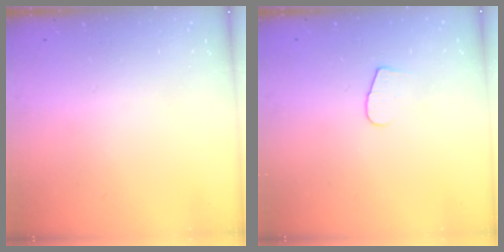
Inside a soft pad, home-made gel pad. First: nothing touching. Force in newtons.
{"total": 5.9, "press": 5.9, "slide": 0.6}